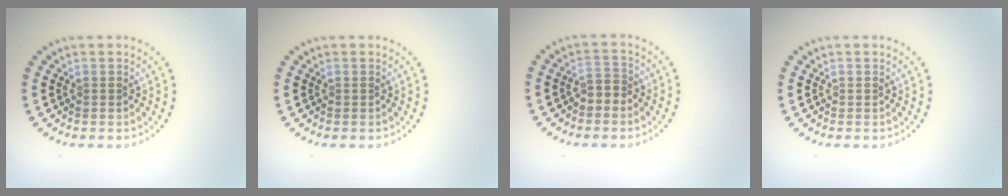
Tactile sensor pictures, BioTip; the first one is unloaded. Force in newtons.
{"total": 0.0}
{"total": 1.6, "press": 1.4, "slide": 0.7}
{"total": 0.0}